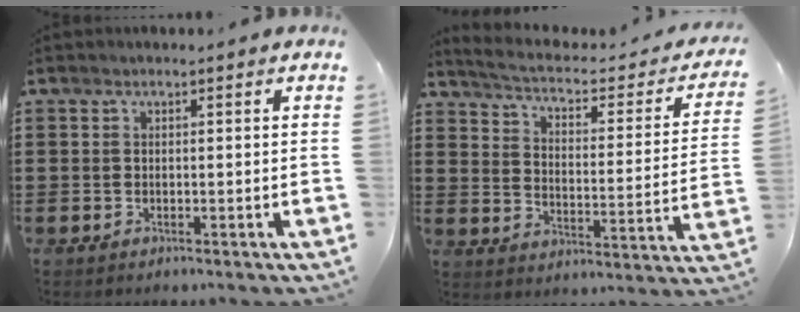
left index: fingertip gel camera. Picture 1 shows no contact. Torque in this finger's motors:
{"motor_torque": [1.32, -0.82, 0.10, -0.01]}